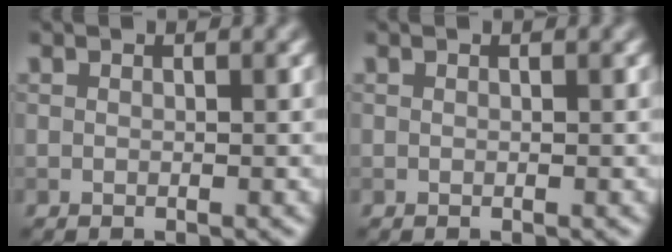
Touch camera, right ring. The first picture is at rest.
{"total": 0.0}